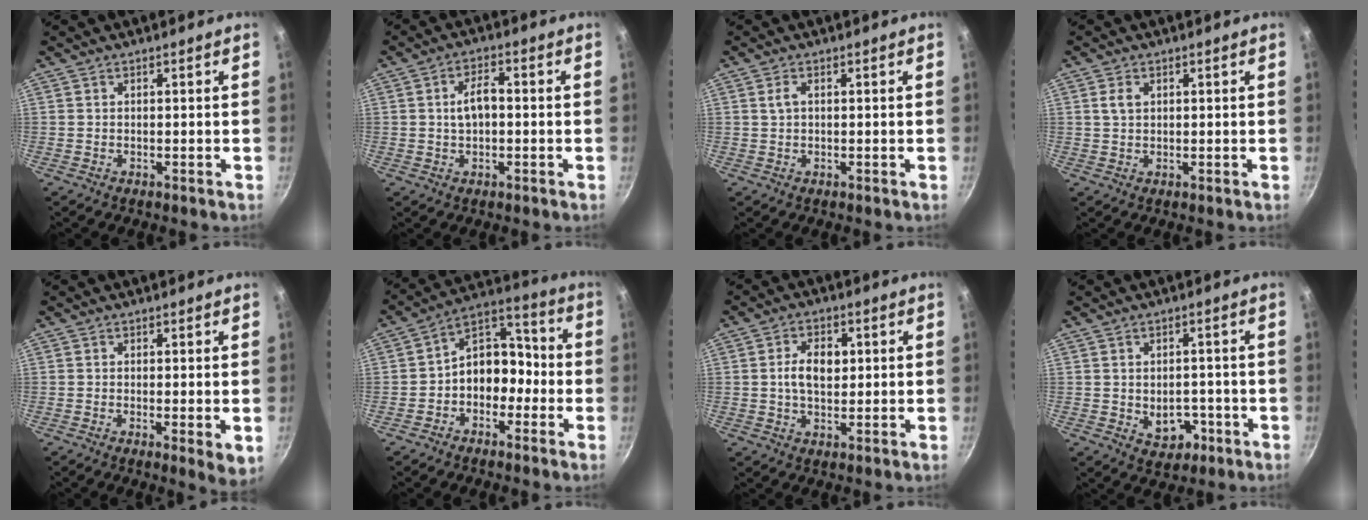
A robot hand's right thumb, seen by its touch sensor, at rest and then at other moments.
{"total": 4.8, "force": [0.1, 2.6, 4.0], "torque": [-0.072, 0.014, -0.002]}
{"total": 1.6, "force": [0.3, 0.9, 1.3], "torque": [-0.028, 0.004, 0.007]}
{"total": 2.5, "force": [0.8, 1.6, 1.6], "torque": [-0.031, 0.002, 0.017]}
{"total": 3.9, "force": [-0.6, 0.7, 3.8], "torque": [-0.062, -0.014, -0.009]}
{"total": 11.5, "force": [-2.2, 8.1, 7.9], "torque": [-0.082, 0.050, -0.052]}
{"total": 6.6, "force": [0.9, 4.1, 5.1], "torque": [-0.075, 0.003, 0.013]}
{"total": 5.5, "force": [-1.5, 4.0, 3.4], "torque": [-0.020, 0.012, -0.010]}